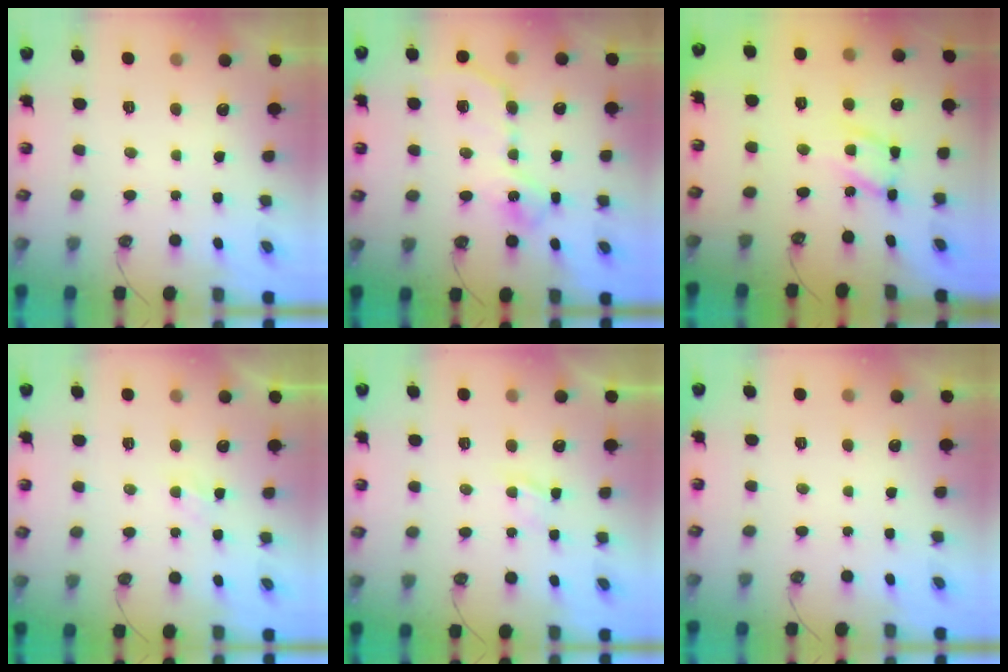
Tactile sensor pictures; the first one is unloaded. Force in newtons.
{"total": 11.8, "press": 11.8, "slide": 0.2}
{"total": 12.7, "press": 12.6, "slide": 1.0}
{"total": 2.1, "press": 2.1, "slide": 0.4}
{"total": 3.9, "press": 3.8, "slide": 0.5}
{"total": 0.0}